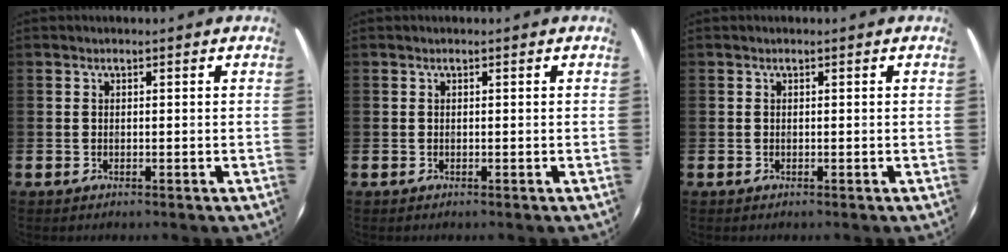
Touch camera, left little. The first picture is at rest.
{"total": 0.0}
{"total": 0.0}